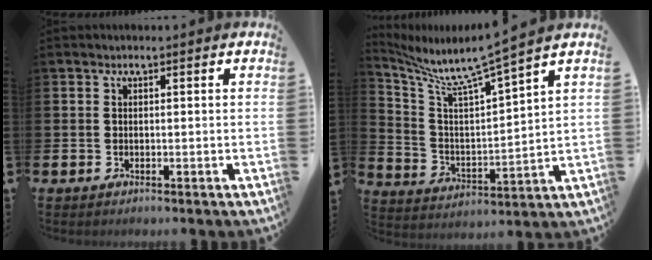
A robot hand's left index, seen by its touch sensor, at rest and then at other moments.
{"total": 7.2, "force": [6.5, 0.1, 3.2], "torque": [-0.099, -0.054, 0.103]}